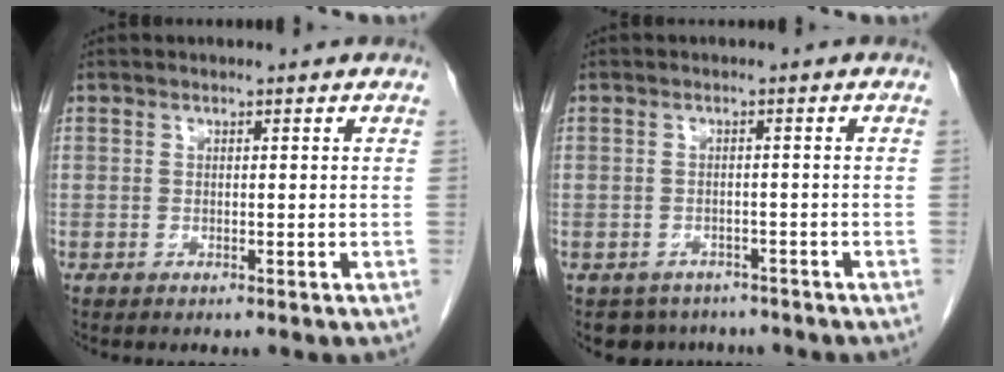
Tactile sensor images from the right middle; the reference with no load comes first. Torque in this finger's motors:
{"motor_torque": [0.04, -0.03, -0.02, 0.00]}